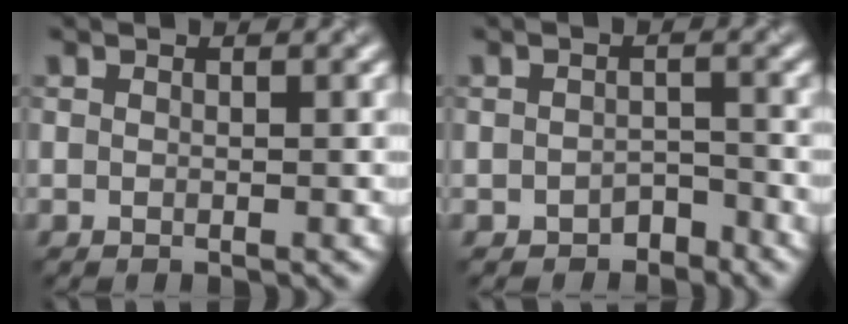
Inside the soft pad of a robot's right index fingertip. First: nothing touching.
{"total": 1.8, "force": [-1.3, 1.0, 0.7], "torque": [-0.010, 0.003, -0.021]}